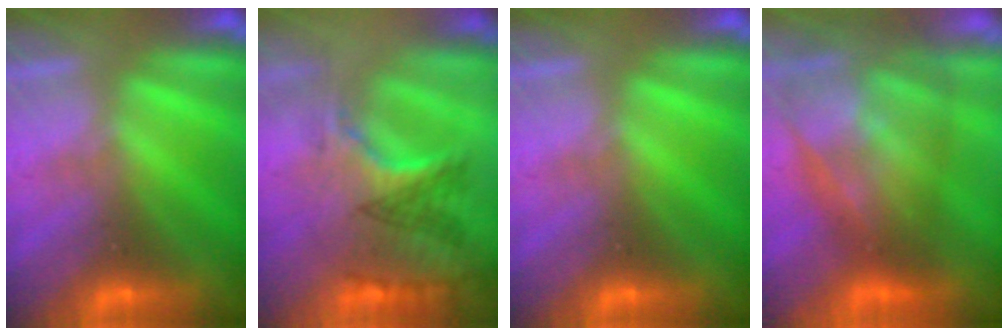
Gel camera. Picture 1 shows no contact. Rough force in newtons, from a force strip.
{"total": 2.9}
{"total": 0.0}
{"total": 7.1}